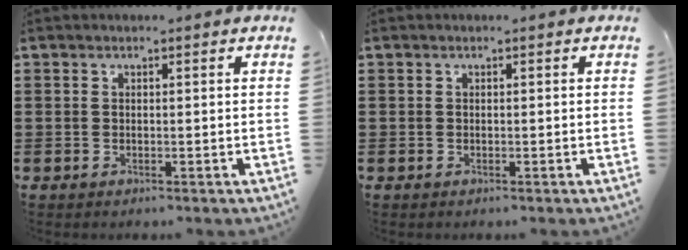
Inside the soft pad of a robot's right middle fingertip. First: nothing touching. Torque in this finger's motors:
{"motor_torque": [0.00, 0.00, 0.00, 0.00]}